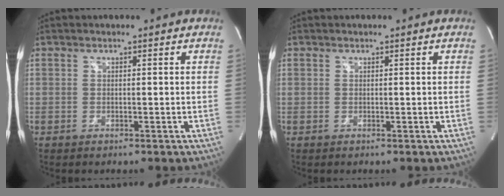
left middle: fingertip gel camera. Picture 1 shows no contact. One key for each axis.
{"total": 0.0}